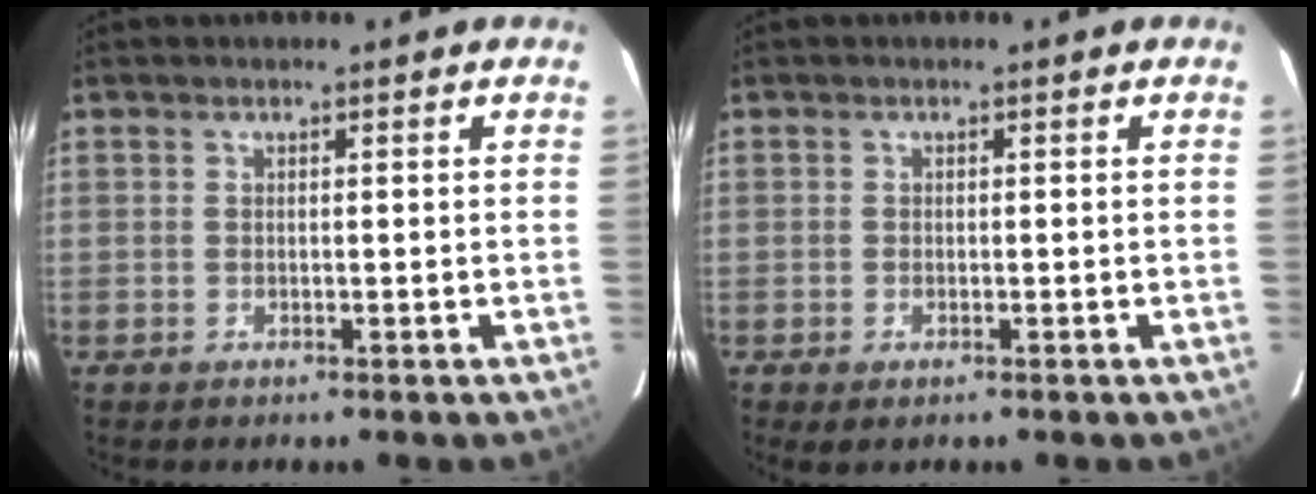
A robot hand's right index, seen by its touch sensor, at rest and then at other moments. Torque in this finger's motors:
{"motor_torque": [-0.03, 0.05, 0.00, 0.00]}